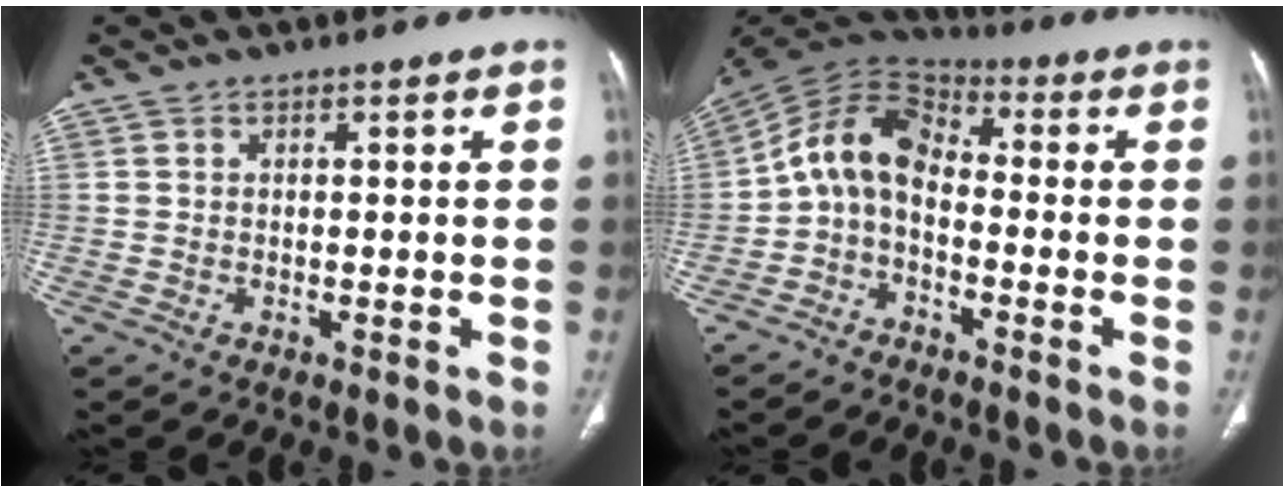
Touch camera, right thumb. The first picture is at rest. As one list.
[{"total": 10.0, "force": [-2.3, 6.5, 7.3], "torque": [-0.125, 0.059, -0.059]}]